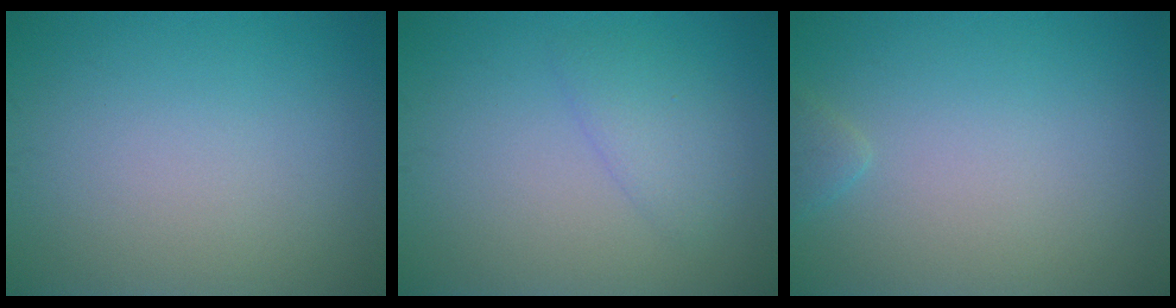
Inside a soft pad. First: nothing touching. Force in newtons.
{"total": 2.0, "press": 2.0, "slide": 0.2}
{"total": 1.0, "press": 1.0, "slide": 0.1}